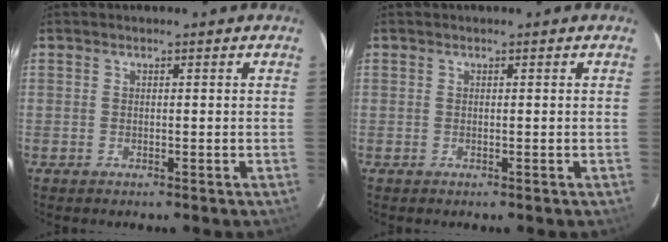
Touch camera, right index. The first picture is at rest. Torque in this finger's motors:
{"motor_torque": [0.06, -0.01, 0.03, 0.00]}